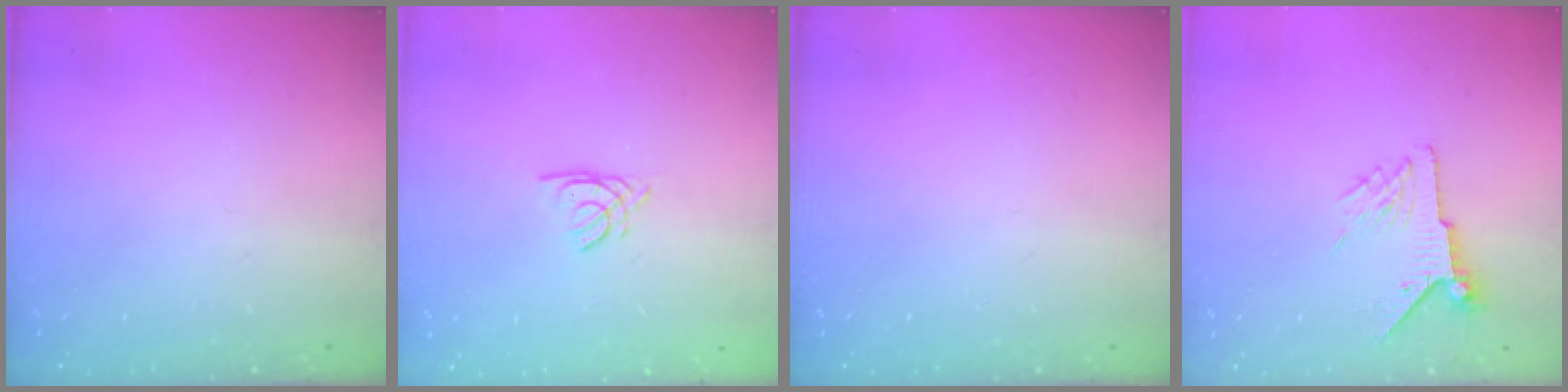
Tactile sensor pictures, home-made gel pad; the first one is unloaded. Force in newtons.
{"total": 1.5, "press": 1.5, "slide": 0.1}
{"total": 0.0}
{"total": 6.8, "press": 6.7, "slide": 1.0}